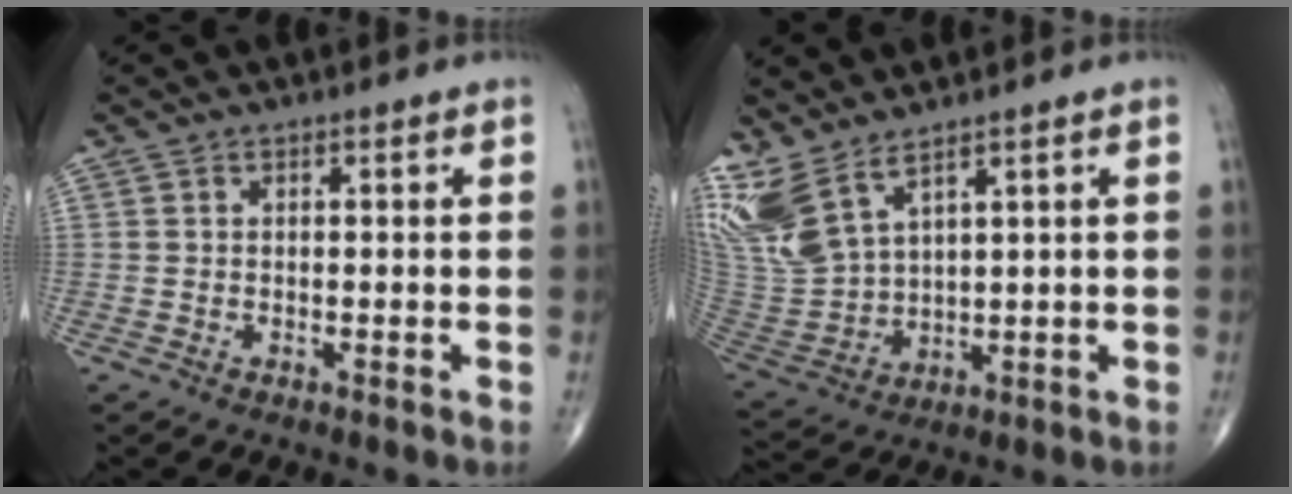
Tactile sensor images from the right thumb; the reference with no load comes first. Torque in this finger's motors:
{"motor_torque": [-0.63, 0.95, 0.84, 1.04, 0.09]}